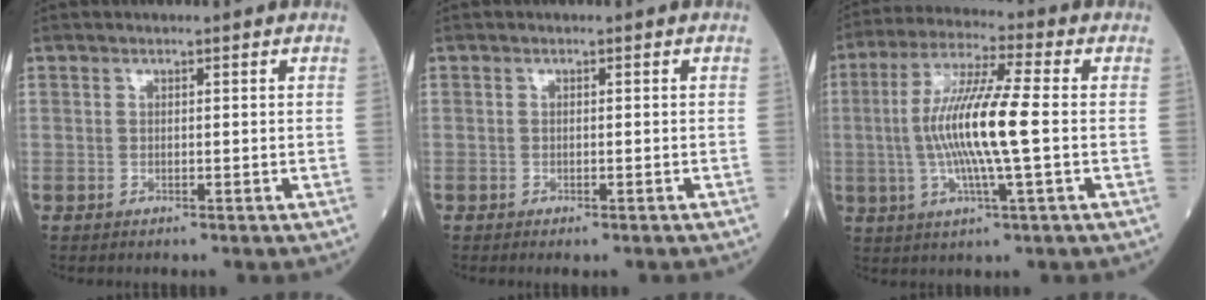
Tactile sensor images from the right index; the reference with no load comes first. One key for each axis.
{"total": 1.4, "fx": -1.2, "fy": 0.2, "fz": 0.7, "tx": -0.005, "ty": -0.003, "tz": -0.017}
{"total": 12.4, "fx": -0.6, "fy": 0.4, "fz": 12.4, "tx": -0.245, "ty": 0.003, "tz": -0.018}